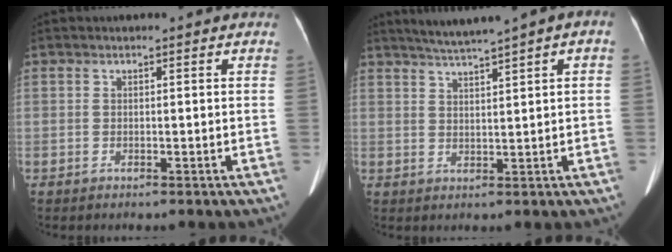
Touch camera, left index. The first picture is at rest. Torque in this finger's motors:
{"motor_torque": [0.16, -0.62, -0.06, 0.02]}